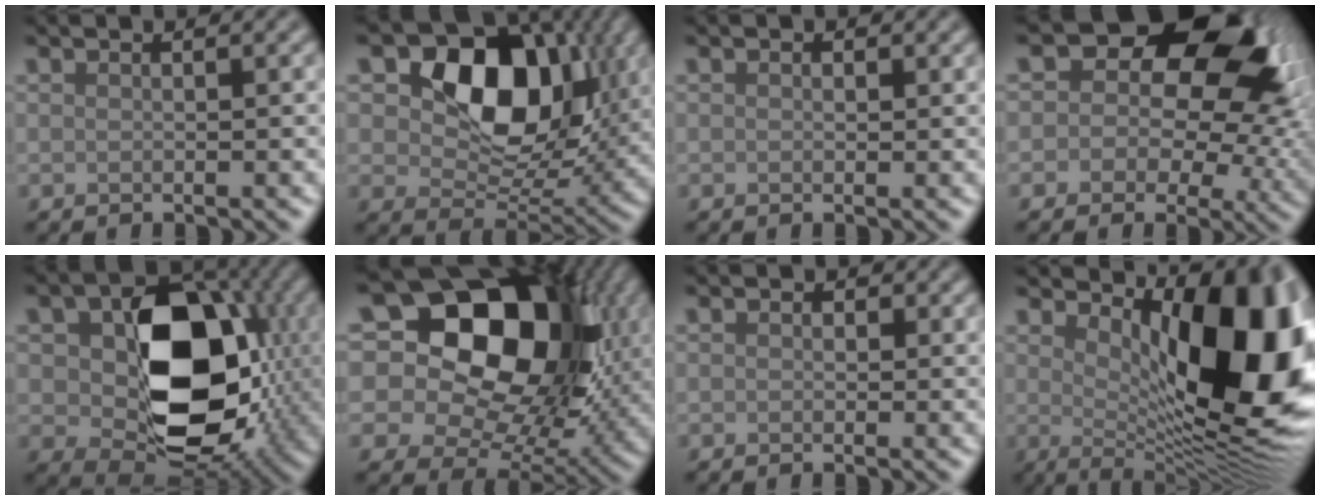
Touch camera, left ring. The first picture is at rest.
{"total": 11.7, "force": [3.7, 8.1, 7.7], "torque": [-0.120, -0.007, 0.056]}
{"total": 0.6, "force": [0.2, 0.5, 0.3], "torque": [-0.001, -0.003, 0.000]}
{"total": 14.7, "force": [4.6, 9.8, 10.0], "torque": [-0.112, 0.029, 0.058]}
{"total": 13.4, "force": [0.3, 9.1, 9.8], "torque": [-0.134, -0.005, 0.011]}
{"total": 21.1, "force": [7.2, 15.0, 12.9], "torque": [-0.252, 0.072, 0.128]}
{"total": 0.9, "force": [0.2, 0.8, 0.3], "torque": [-0.001, -0.003, -0.001]}
{"total": 13.5, "force": [2.4, 5.8, 11.9], "torque": [-0.138, -0.005, 0.040]}